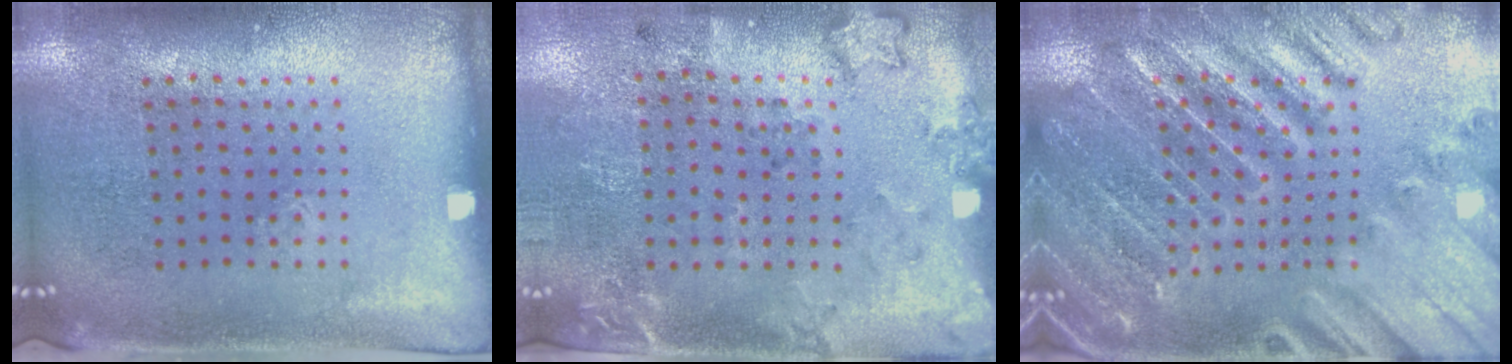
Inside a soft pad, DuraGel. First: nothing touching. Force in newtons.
{"total": 2.0, "press": 1.4, "slide": 1.4}
{"total": 3.5, "press": 3.4, "slide": 0.9}